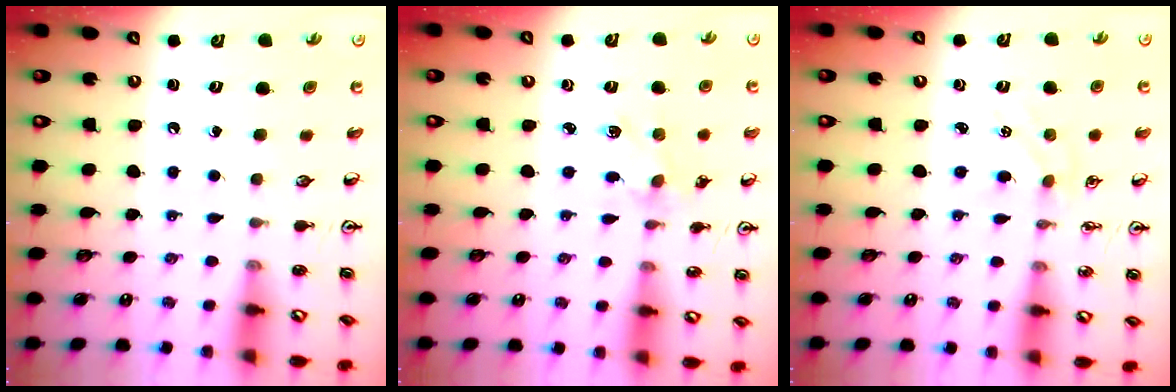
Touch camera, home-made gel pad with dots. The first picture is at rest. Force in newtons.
{"total": 2.0, "press": 2.0, "slide": 0.4}
{"total": 2.8, "press": 2.8, "slide": 0.3}